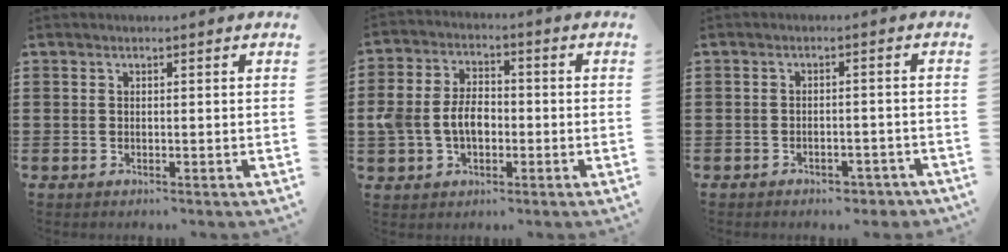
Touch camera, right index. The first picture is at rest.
{"total": 6.6, "force": [-1.0, 4.6, 4.6], "torque": [-0.116, 0.004, -0.026]}
{"total": 2.3, "force": [-2.2, 0.6, 0.4], "torque": [-0.012, 0.001, -0.046]}